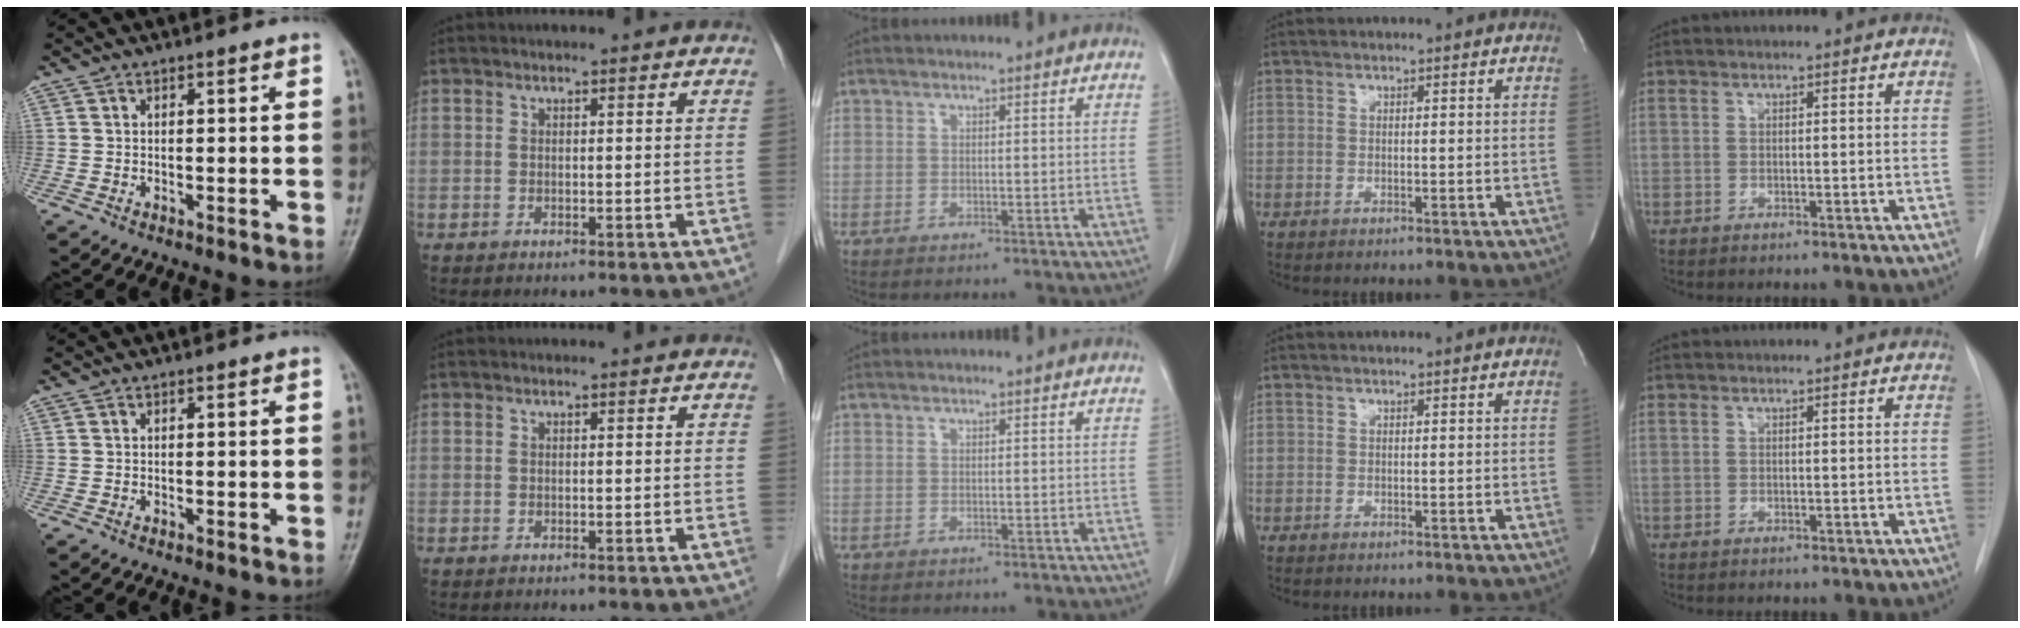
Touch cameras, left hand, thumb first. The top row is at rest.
{}